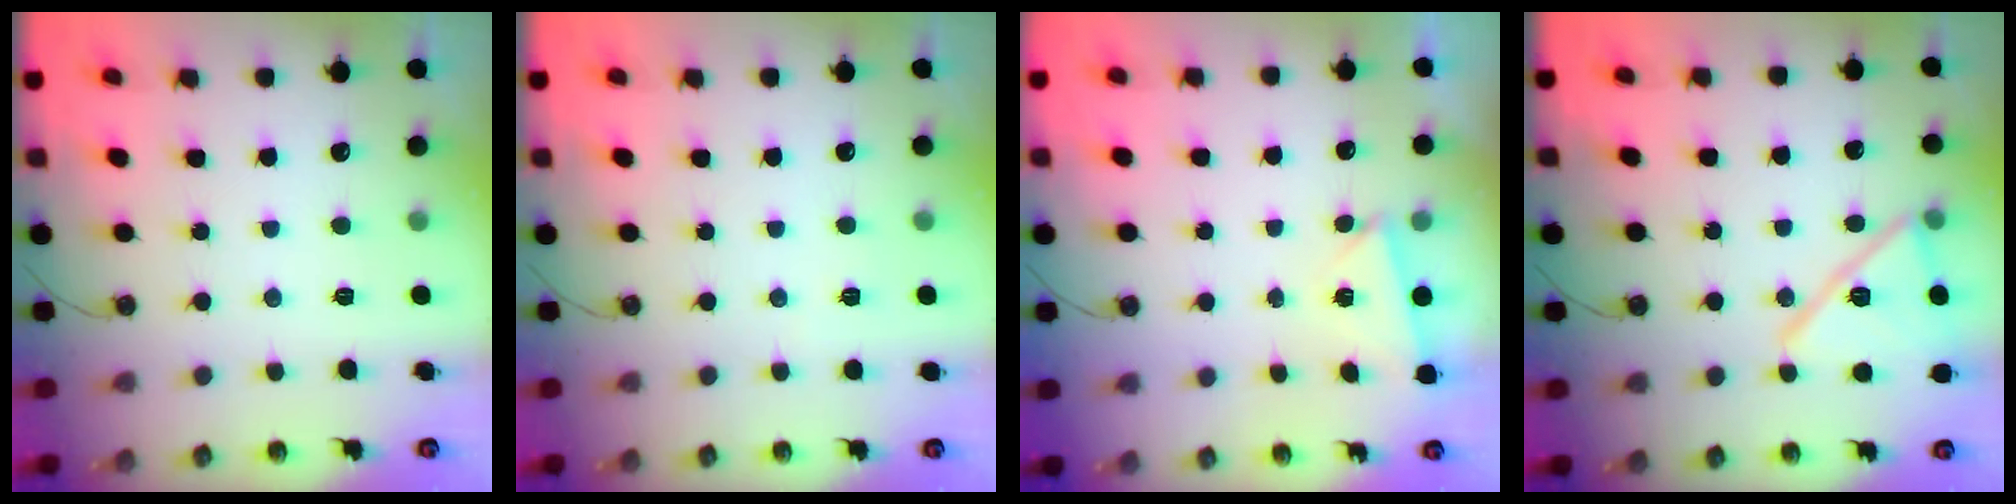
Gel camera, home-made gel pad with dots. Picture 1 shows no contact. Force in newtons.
{"total": 2.5, "press": 1.1, "slide": 2.2}
{"total": 2.2, "press": 2.2, "slide": 0.2}
{"total": 16.4, "press": 15.1, "slide": 6.2}